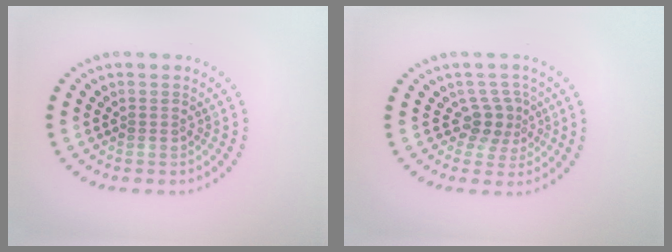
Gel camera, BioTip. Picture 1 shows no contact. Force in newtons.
{"total": 2.5, "press": 1.8, "slide": 1.8}